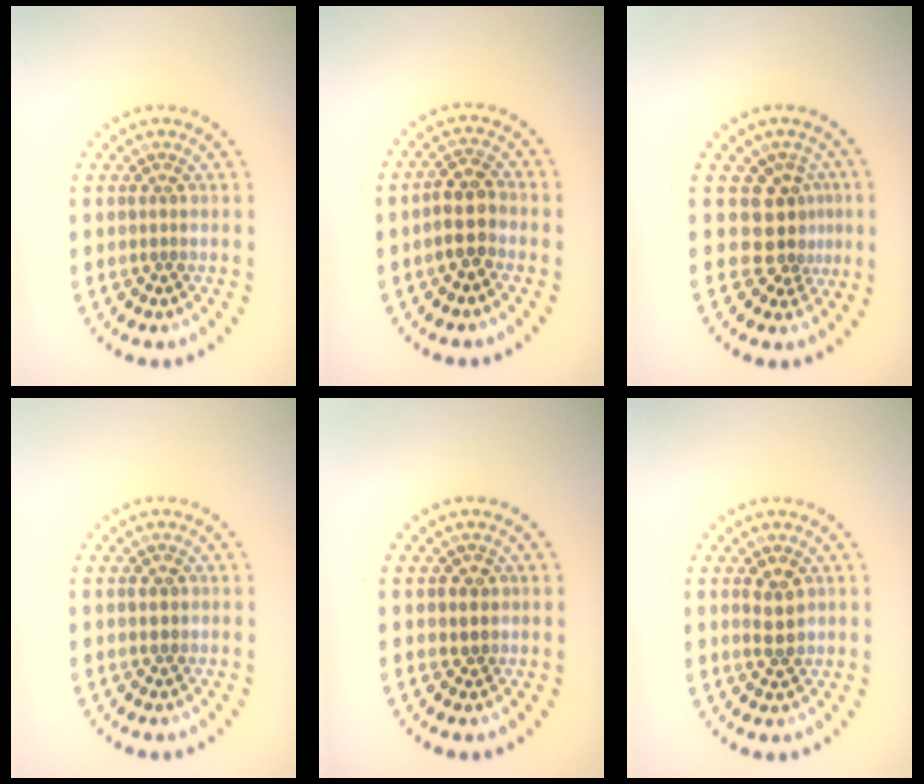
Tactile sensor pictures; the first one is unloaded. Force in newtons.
{"total": 2.9, "press": 2.6, "slide": 1.3}
{"total": 3.4, "press": 2.5, "slide": 2.3}
{"total": 1.3, "press": 1.3, "slide": 0.1}
{"total": 1.3, "press": 1.2, "slide": 0.6}
{"total": 2.4, "press": 2.4, "slide": 0.3}